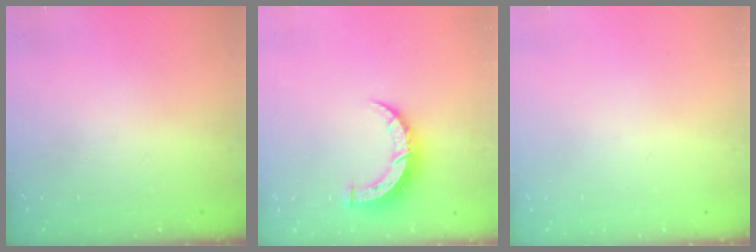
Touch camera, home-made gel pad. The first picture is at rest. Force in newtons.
{"total": 7.2, "press": 7.2, "slide": 0.3}
{"total": 0.0}